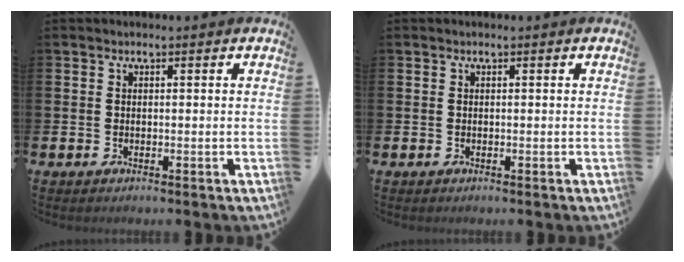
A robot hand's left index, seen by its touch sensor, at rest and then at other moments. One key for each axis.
{"total": 0.0}